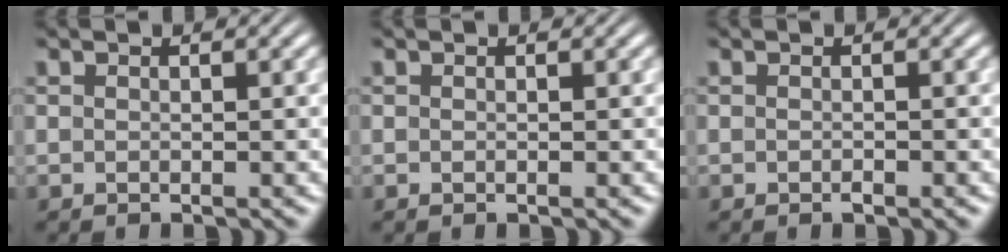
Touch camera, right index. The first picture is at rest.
{"total": 0.0}
{"total": 0.5, "force": [-0.5, 0.0, 0.3], "torque": [-0.004, -0.001, -0.008]}